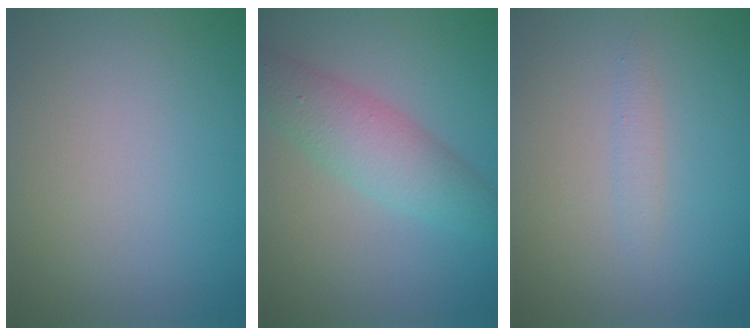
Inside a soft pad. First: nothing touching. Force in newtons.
{"total": 4.5, "press": 4.5, "slide": 0.0}
{"total": 0.9, "press": 0.9, "slide": 0.2}